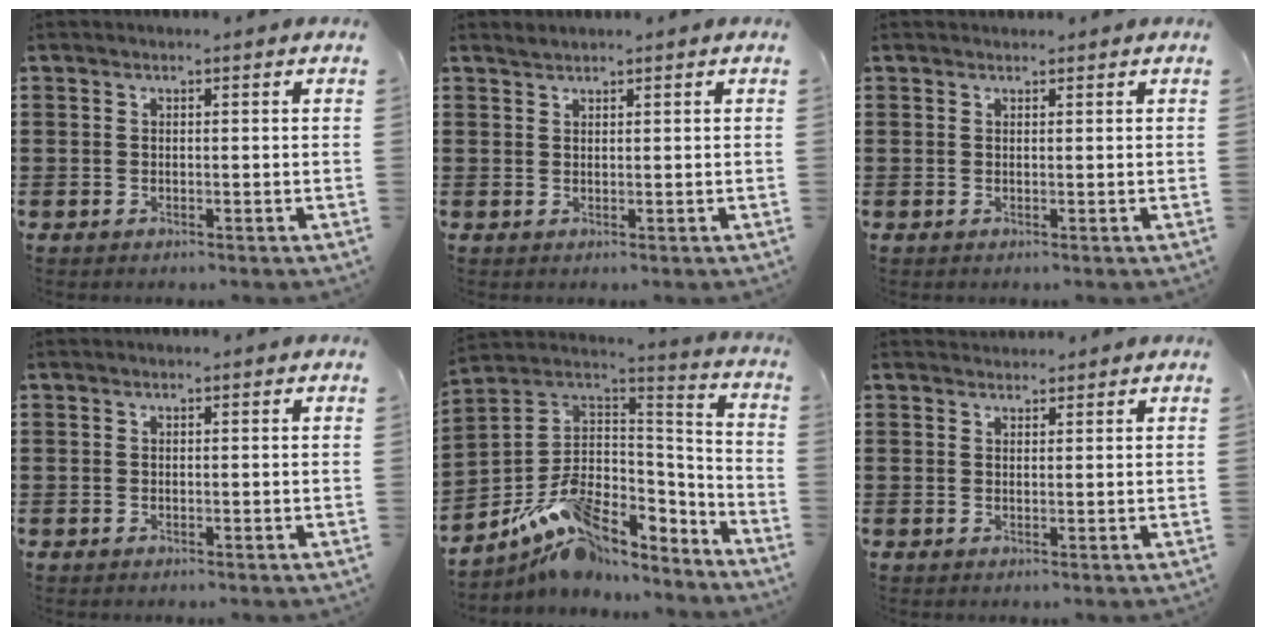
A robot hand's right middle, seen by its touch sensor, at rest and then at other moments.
{"total": 0.9, "force": [0.9, 0.1, -0.1], "torque": [-0.001, 0.000, 0.018]}
{"total": 0.6, "force": [0.6, 0.3, 0.0], "torque": [0.007, -0.002, 0.009]}
{"total": 0.0}
{"total": 11.4, "force": [-7.3, 6.6, 5.8], "torque": [-0.113, 0.018, -0.134]}
{"total": 1.5, "force": [1.5, 0.4, -0.1], "torque": [0.006, 0.000, 0.027]}